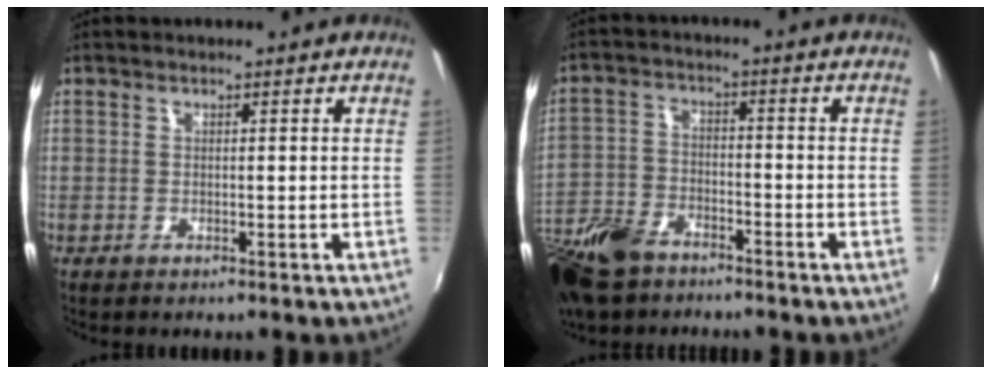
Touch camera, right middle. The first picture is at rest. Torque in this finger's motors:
{"motor_torque": [0.40, -1.74, 0.15, 0.10]}